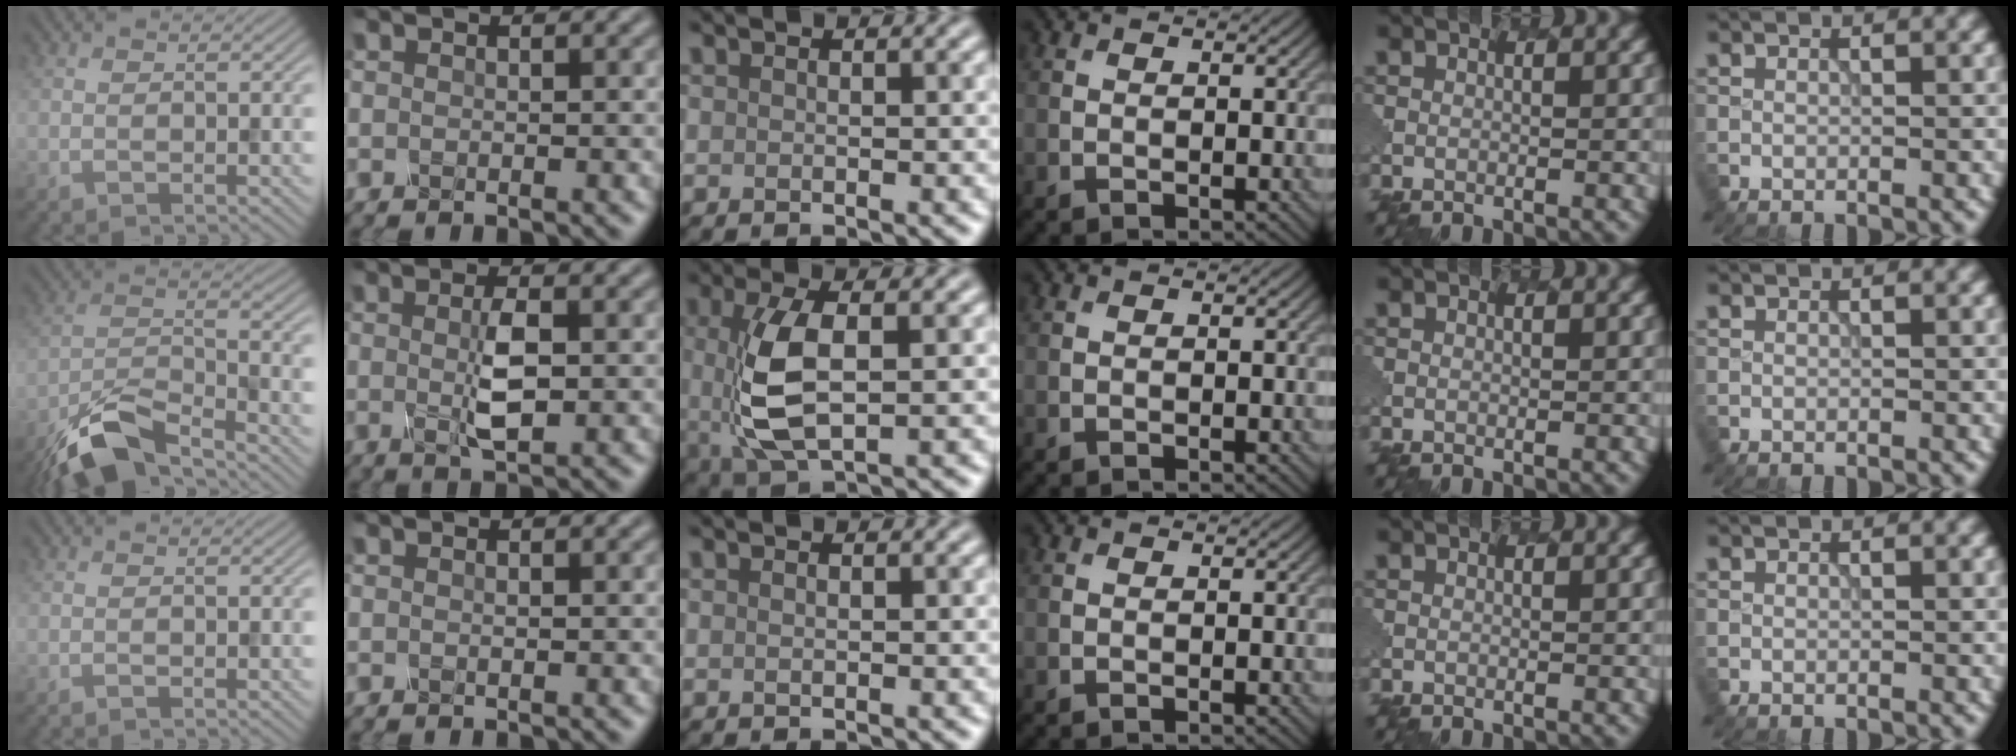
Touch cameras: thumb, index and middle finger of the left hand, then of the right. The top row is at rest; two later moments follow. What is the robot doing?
{"motion": "press", "object": "mechanical pencil"}